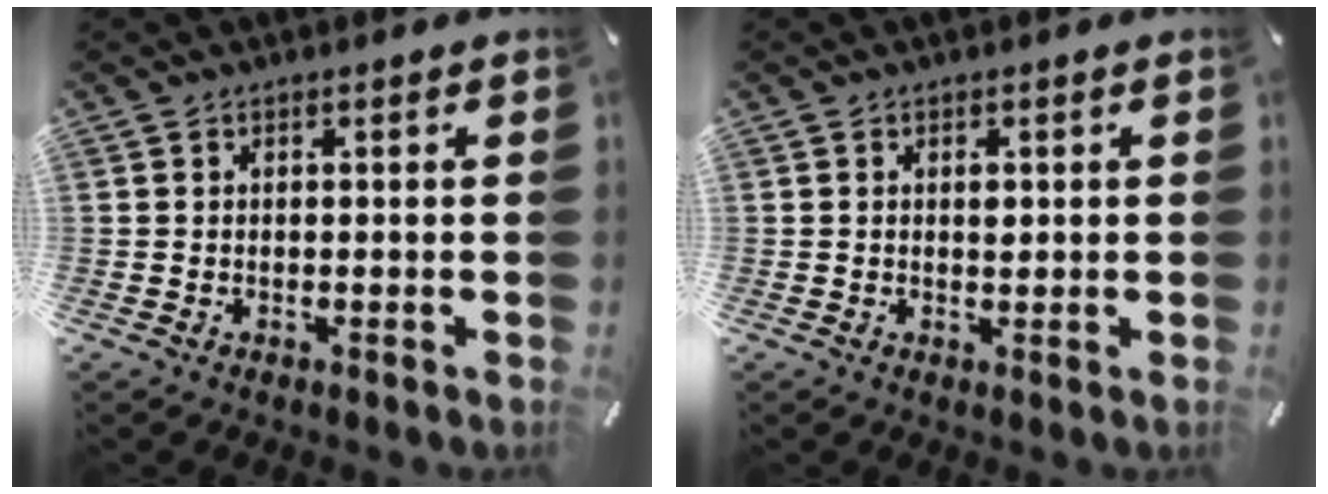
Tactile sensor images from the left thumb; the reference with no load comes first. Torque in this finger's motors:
{"motor_torque": [0.12, 0.37, 0.16, -0.11, -0.01]}